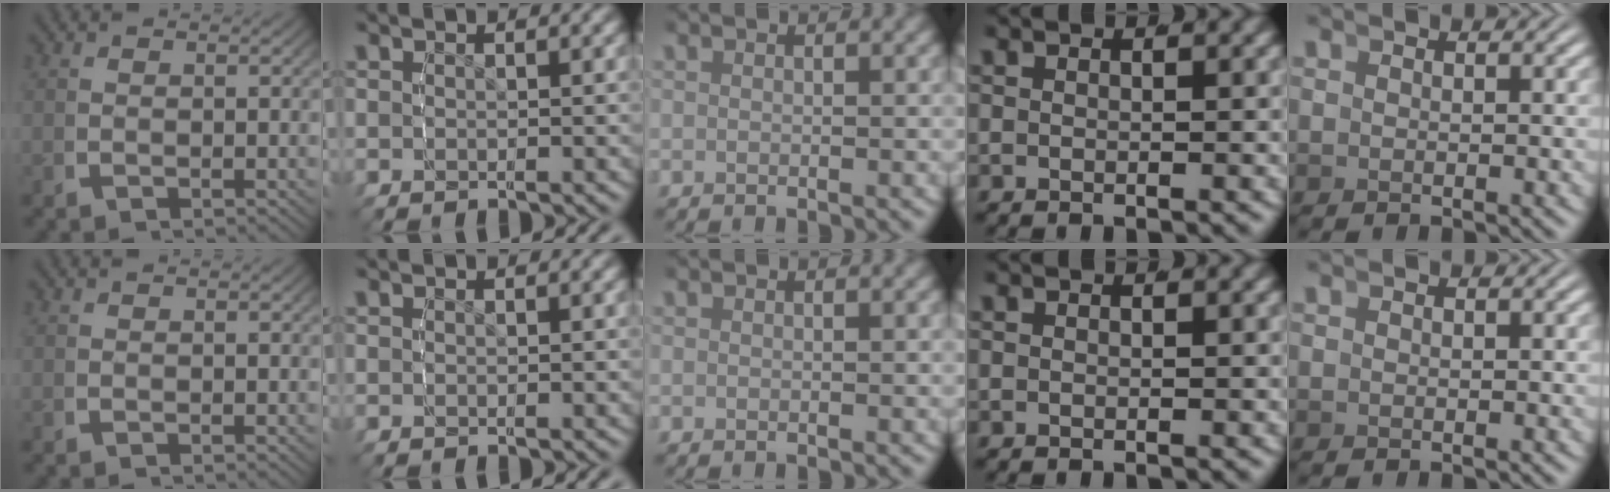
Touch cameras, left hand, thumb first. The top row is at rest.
{}